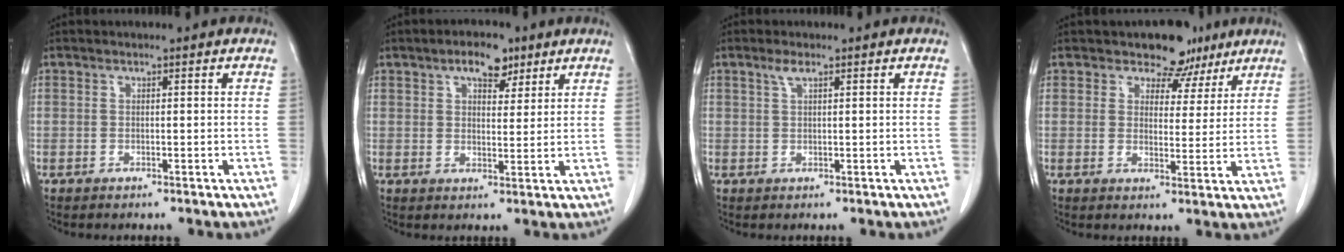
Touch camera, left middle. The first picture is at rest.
{"total": 5.5, "force": [3.4, 2.5, 3.4], "torque": [-0.050, 0.009, 0.053]}
{"total": 1.4, "force": [0.9, 0.3, 1.1], "torque": [-0.023, 0.006, 0.019]}
{"total": 6.3, "force": [4.7, 3.9, 1.5], "torque": [-0.007, 0.000, 0.066]}